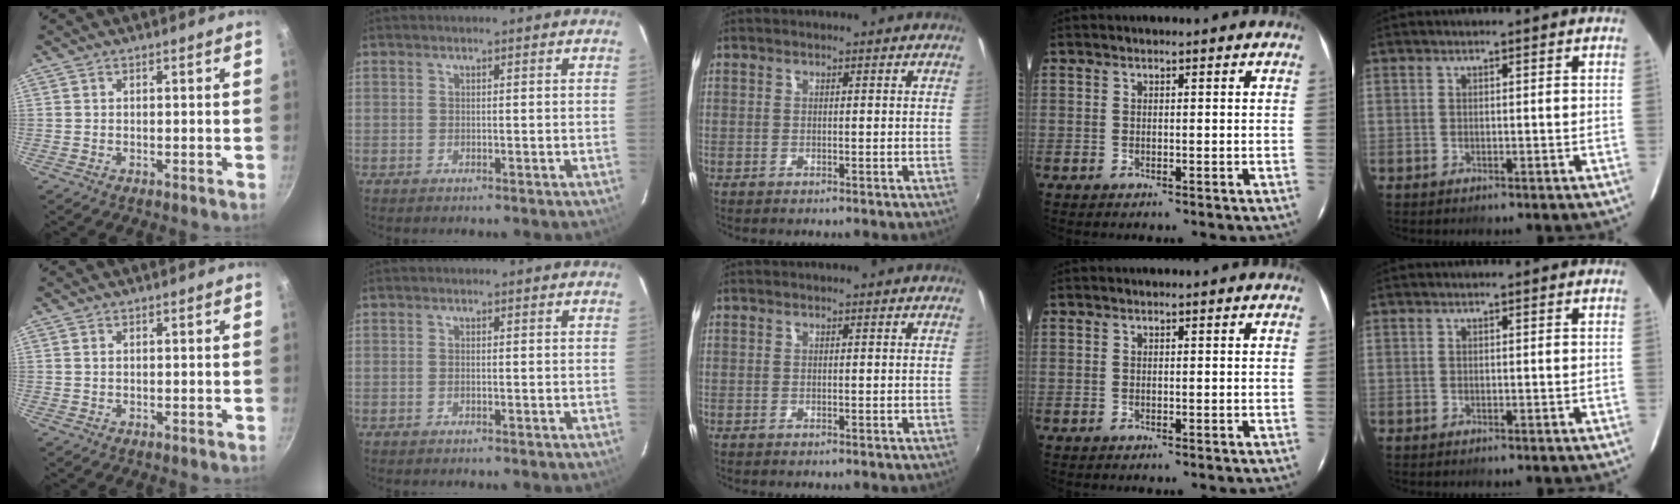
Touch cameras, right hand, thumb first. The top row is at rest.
{"thumb": {"total": 0.6, "force": [0.2, 0.4, 0.4], "torque": [-0.008, 0.001, 0.005]}, "index": {"total": 0.6, "force": [-0.1, 0.2, 0.5], "torque": [-0.012, 0.001, -0.003]}}